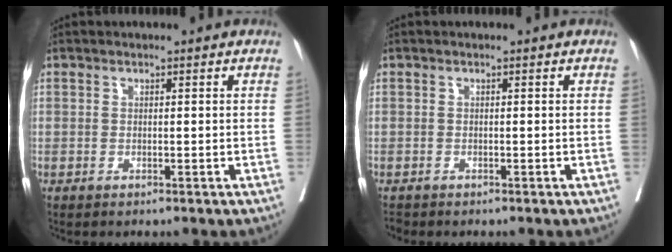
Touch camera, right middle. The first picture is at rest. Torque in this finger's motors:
{"motor_torque": [-0.11, 0.12, -0.04, -0.01]}